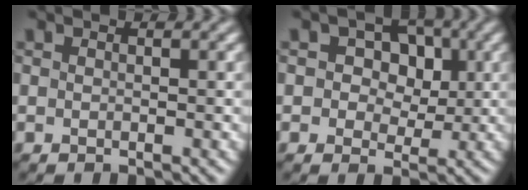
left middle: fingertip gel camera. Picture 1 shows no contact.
{"total": 5.3, "force": [1.7, 4.3, 2.6], "torque": [-0.023, 0.017, 0.005]}